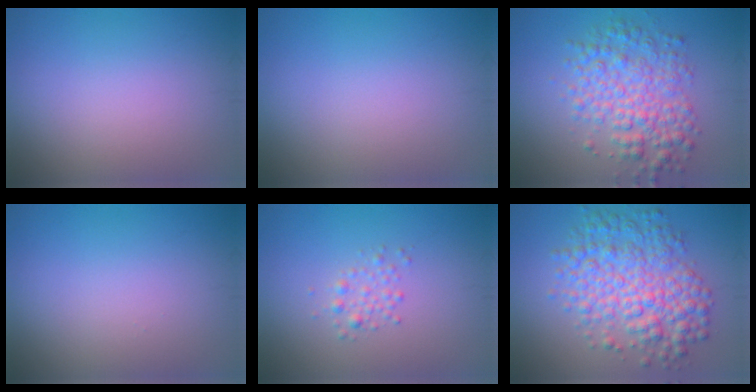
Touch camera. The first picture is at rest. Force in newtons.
{"total": 0.0}
{"total": 5.4, "press": 5.4, "slide": 0.0}
{"total": 0.0}
{"total": 1.3, "press": 1.3, "slide": 0.0}
{"total": 7.2, "press": 7.2, "slide": 0.1}